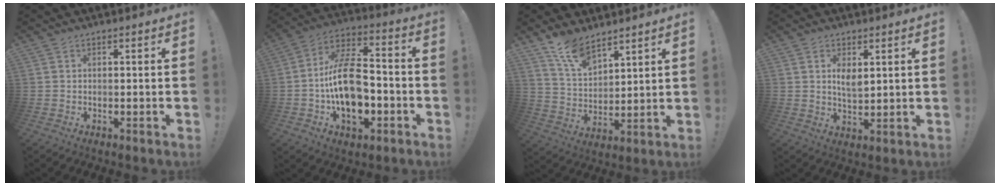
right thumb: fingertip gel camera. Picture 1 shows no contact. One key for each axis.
{"total": 19.1, "fx": -3.7, "fy": 11.5, "fz": 14.8, "tx": -0.266, "ty": 0.022, "tz": -0.063}
{"total": 10.2, "fx": 8.6, "fy": 3.9, "fz": 3.9, "tx": -0.086, "ty": -0.058, "tz": 0.168}
{"total": 4.6, "fx": 2.2, "fy": 2.3, "fz": 3.3, "tx": -0.051, "ty": -0.016, "tz": 0.035}